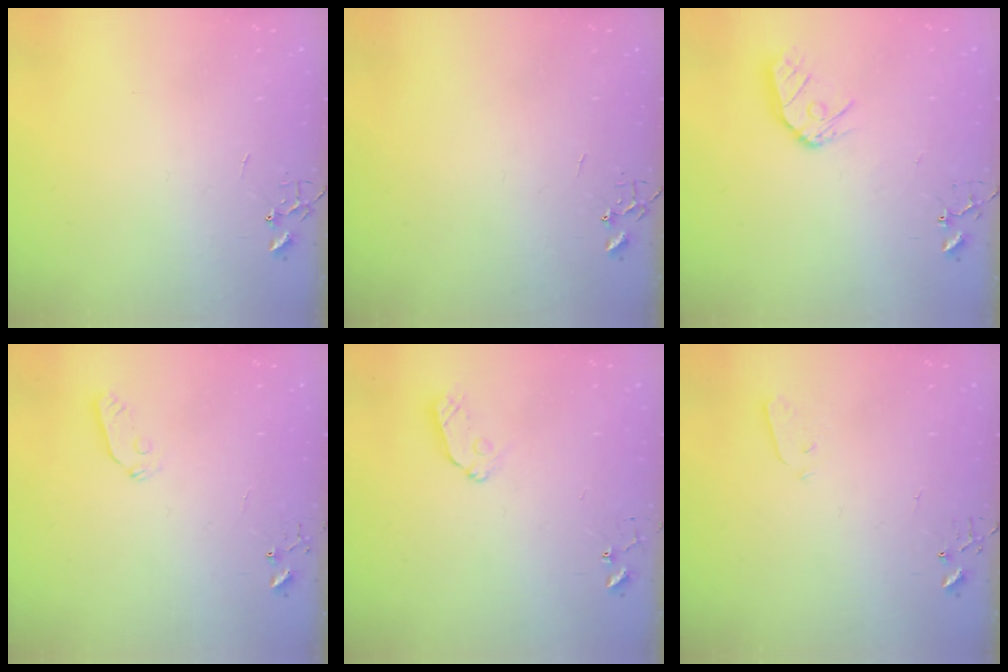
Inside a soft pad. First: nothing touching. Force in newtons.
{"total": 0.0}
{"total": 10.7, "press": 10.6, "slide": 1.2}
{"total": 3.6, "press": 3.6, "slide": 0.5}
{"total": 7.3, "press": 7.3, "slide": 0.4}
{"total": 3.5, "press": 3.5, "slide": 0.2}